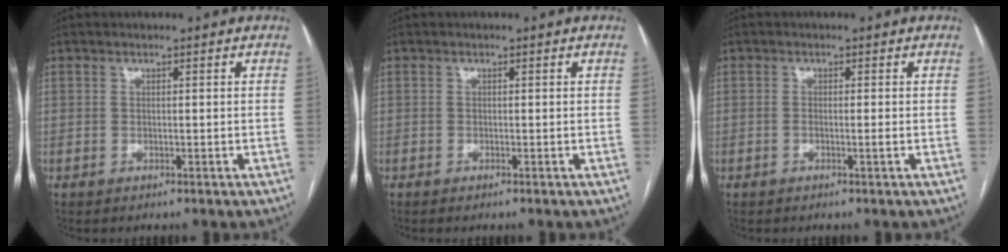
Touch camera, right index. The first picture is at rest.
{"total": 0.5, "force": [-0.4, -0.1, 0.3], "torque": [-0.009, -0.002, -0.007]}
{"total": 1.1, "force": [-0.4, -0.1, 1.0], "torque": [-0.020, -0.001, -0.006]}